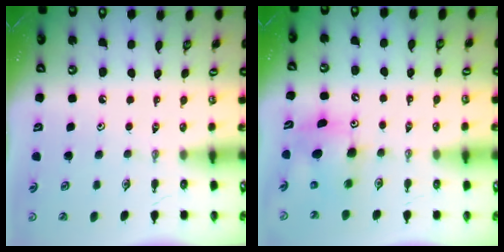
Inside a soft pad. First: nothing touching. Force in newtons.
{"total": 8.1, "press": 8.0, "slide": 1.6}